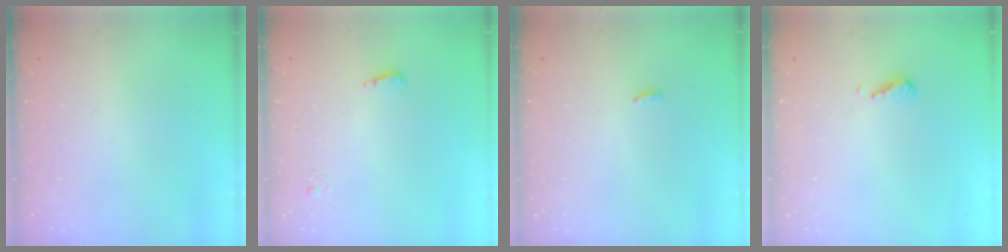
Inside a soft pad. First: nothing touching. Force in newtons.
{"total": 5.2, "press": 5.1, "slide": 1.0}
{"total": 2.8, "press": 2.7, "slide": 0.8}
{"total": 4.6, "press": 4.5, "slide": 0.9}